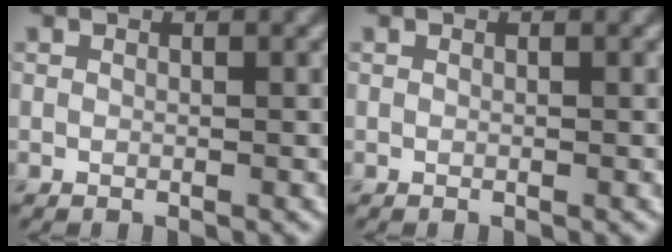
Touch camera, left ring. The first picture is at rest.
{"total": 0.0}